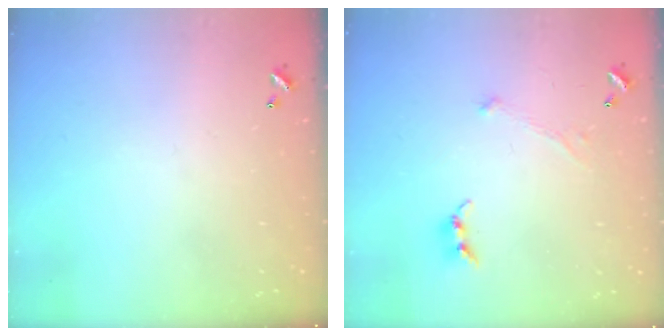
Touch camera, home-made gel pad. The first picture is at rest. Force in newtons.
{"total": 0.0}